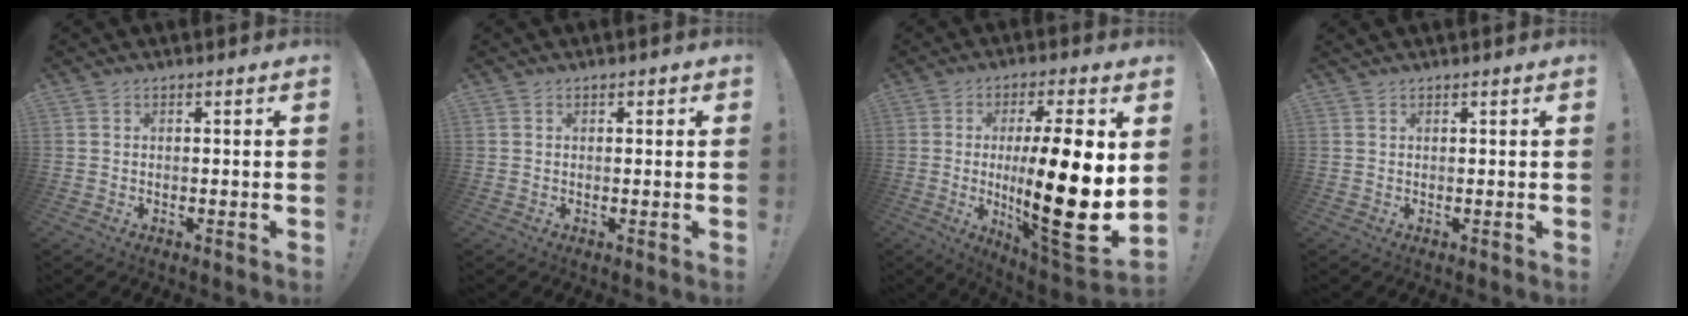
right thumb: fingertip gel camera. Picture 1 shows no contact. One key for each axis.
{"total": 0.6, "fx": 0.4, "fy": 0.4, "fz": 0.1, "tx": 0.002, "ty": -0.002, "tz": 0.008}
{"total": 23.1, "fx": -0.6, "fy": 4.3, "fz": 22.7, "tx": -0.384, "ty": -0.022, "tz": -0.010}
{"total": 0.6, "fx": 0.6, "fy": -0.2, "fz": 0.1, "tx": 0.004, "ty": -0.002, "tz": 0.010}